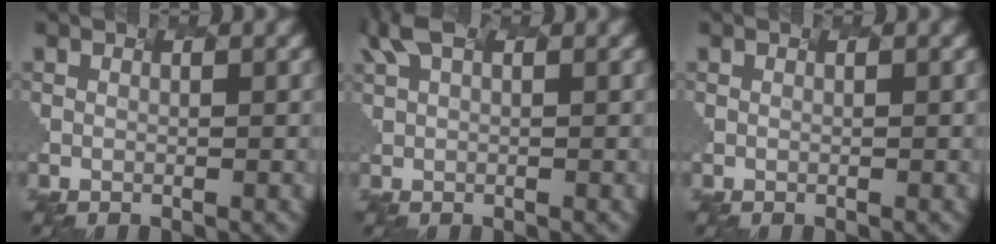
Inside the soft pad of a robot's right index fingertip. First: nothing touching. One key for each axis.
{"total": 1.5, "fx": 1.0, "fy": 0.0, "fz": 1.2, "tx": -0.037, "ty": 0.008, "tz": 0.040}
{"total": 0.0}